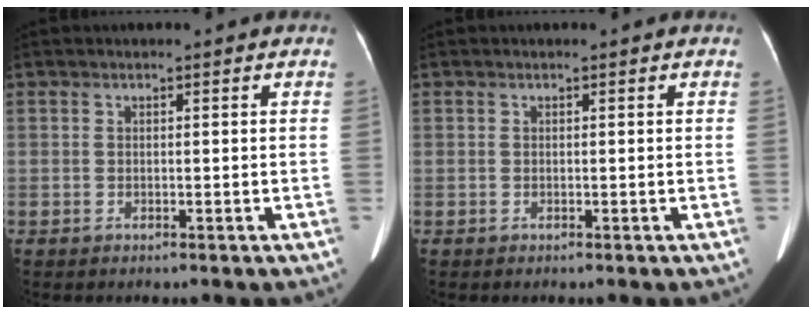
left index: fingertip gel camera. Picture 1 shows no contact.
{"total": 0.0}